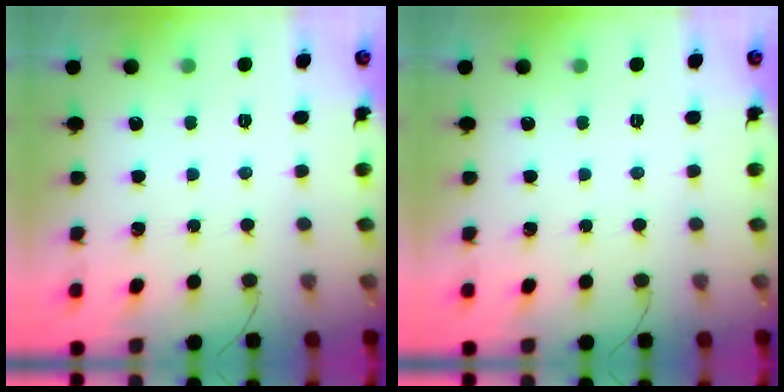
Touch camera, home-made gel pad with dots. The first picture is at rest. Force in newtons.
{"total": 0.0}